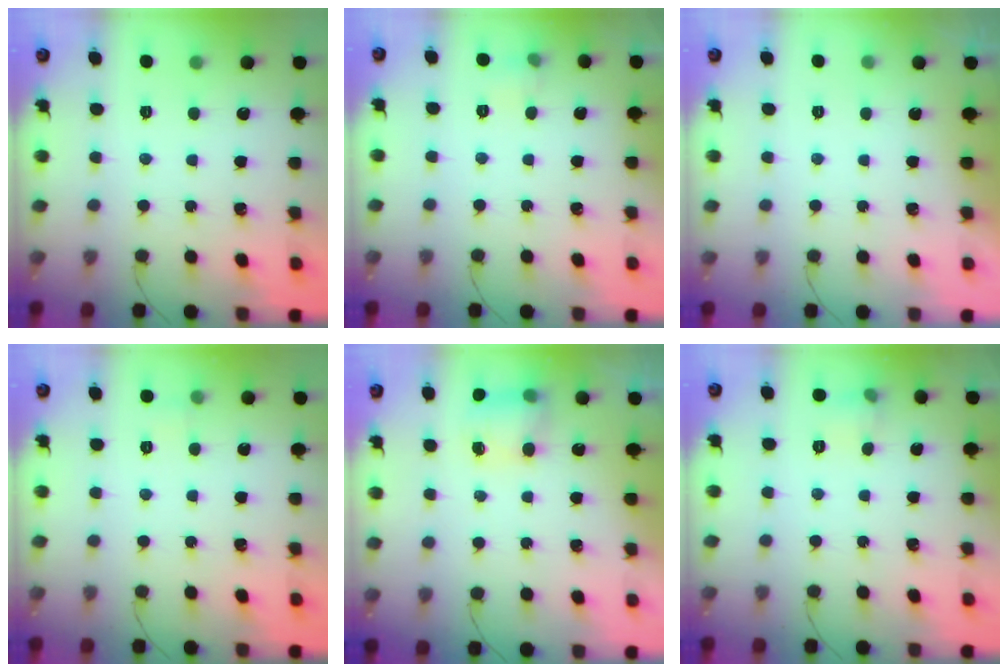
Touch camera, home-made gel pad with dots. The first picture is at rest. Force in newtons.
{"total": 4.8, "press": 4.6, "slide": 1.5}
{"total": 0.0}
{"total": 4.3, "press": 4.1, "slide": 1.2}
{"total": 6.2, "press": 6.2, "slide": 0.4}
{"total": 4.9, "press": 4.7, "slide": 1.6}